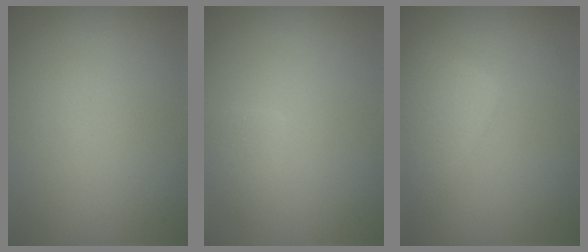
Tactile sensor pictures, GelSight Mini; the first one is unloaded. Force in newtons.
{"total": 1.4, "press": 1.4, "slide": 0.0}
{"total": 3.2, "press": 3.2, "slide": 0.1}